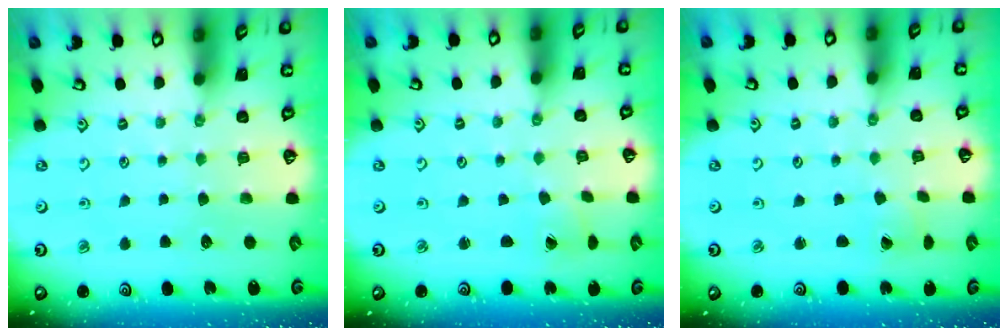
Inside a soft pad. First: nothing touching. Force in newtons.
{"total": 0.8, "press": 0.8, "slide": 0.1}
{"total": 2.8, "press": 2.8, "slide": 0.2}